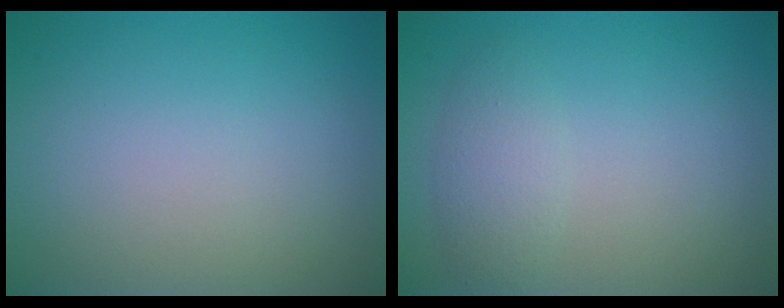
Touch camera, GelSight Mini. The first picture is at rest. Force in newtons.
{"total": 2.0, "press": 2.0, "slide": 0.1}